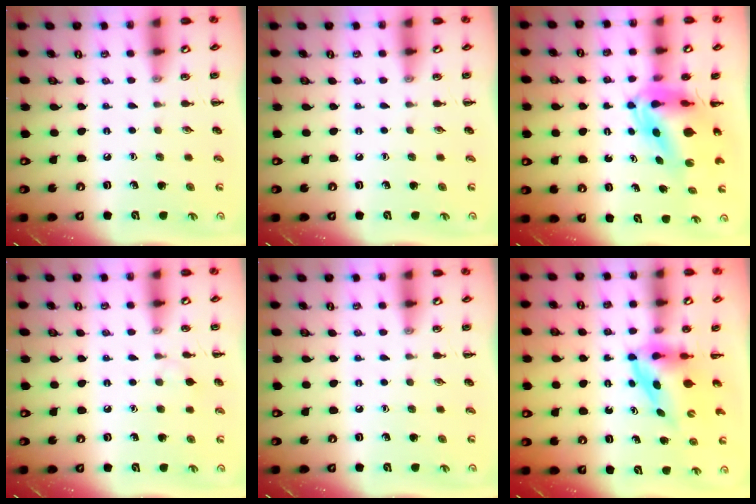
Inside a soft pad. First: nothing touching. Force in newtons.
{"total": 0.0}
{"total": 7.9, "press": 7.5, "slide": 2.6}
{"total": 4.0, "press": 3.7, "slide": 1.6}
{"total": 0.0}
{"total": 3.9, "press": 3.8, "slide": 0.7}